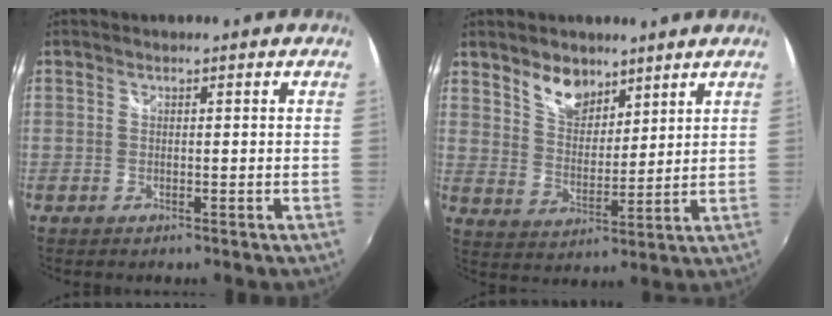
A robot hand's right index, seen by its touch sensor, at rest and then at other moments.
{"total": 7.5, "force": [5.4, 4.2, 3.1], "torque": [-0.045, 0.007, 0.101]}